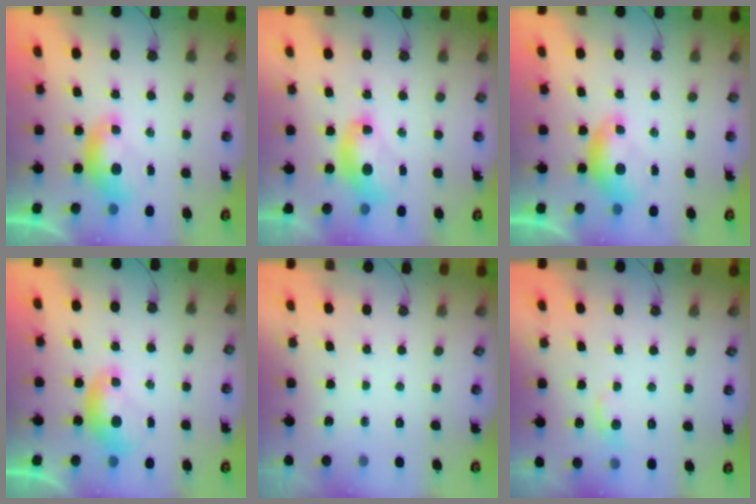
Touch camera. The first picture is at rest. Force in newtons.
{"total": 2.5, "press": 2.5, "slide": 0.1}
{"total": 0.0}
{"total": 0.0}
{"total": 0.0}
{"total": 0.8, "press": 0.1, "slide": 0.8}